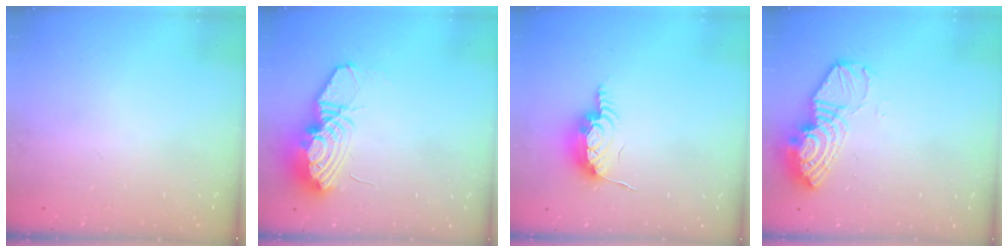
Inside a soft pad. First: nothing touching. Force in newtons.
{"total": 14.4, "press": 14.4, "slide": 1.4}
{"total": 9.9, "press": 9.9, "slide": 1.0}
{"total": 12.3, "press": 12.3, "slide": 1.1}